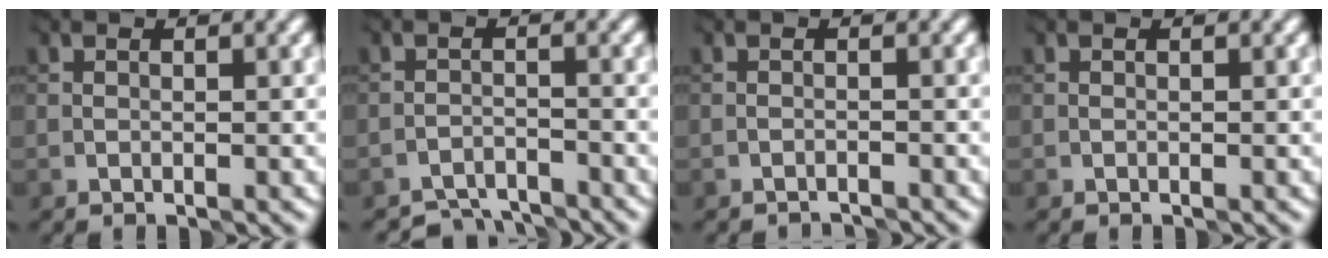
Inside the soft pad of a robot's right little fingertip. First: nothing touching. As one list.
[{"total": 4.5, "force": [-4.3, 1.1, 0.8], "torque": [-0.008, -0.011, -0.079]}, {"total": 1.7, "force": [-1.7, 0.1, 0.1], "torque": [0.002, -0.006, -0.034]}, {"total": 0.0}]